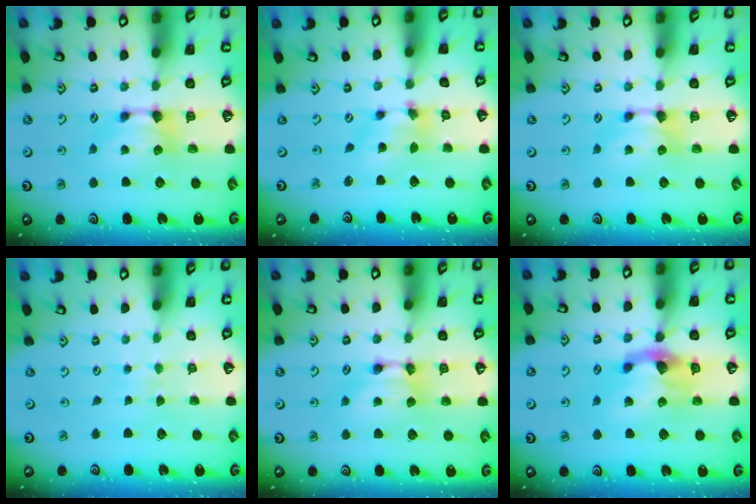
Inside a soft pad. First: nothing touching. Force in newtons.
{"total": 3.4, "press": 3.0, "slide": 1.6}
{"total": 0.0}
{"total": 4.2, "press": 4.1, "slide": 0.3}
{"total": 1.8, "press": 1.8, "slide": 0.1}
{"total": 4.0, "press": 3.5, "slide": 1.9}